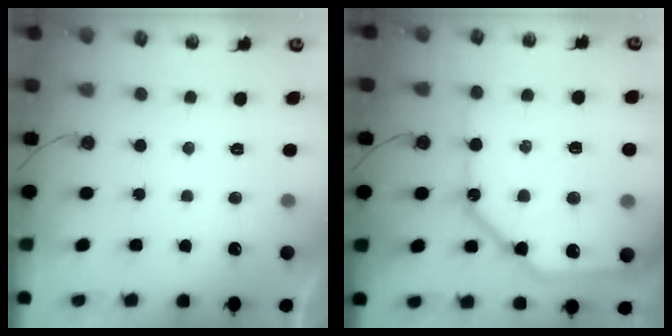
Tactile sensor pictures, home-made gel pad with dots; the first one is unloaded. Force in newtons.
{"total": 24.5, "press": 24.2, "slide": 3.3}